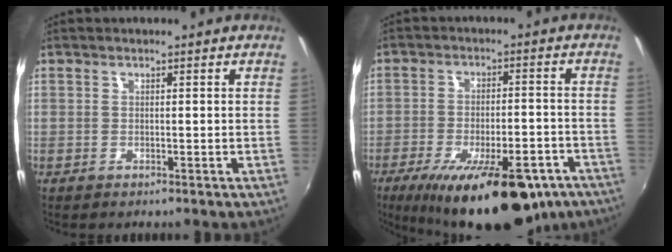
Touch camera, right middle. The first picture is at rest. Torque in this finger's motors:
{"motor_torque": [1.73, -0.41, 0.59, 0.21]}